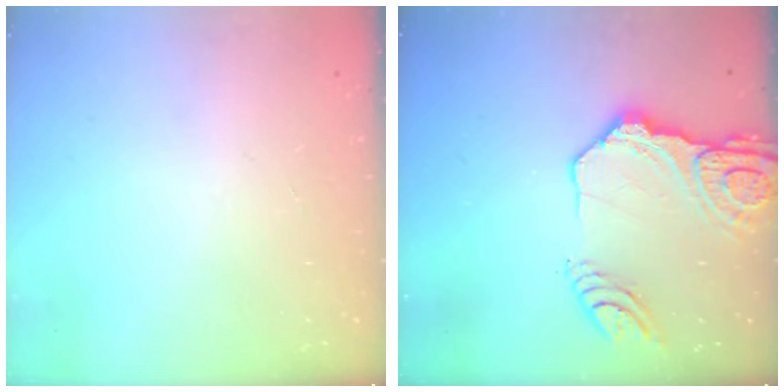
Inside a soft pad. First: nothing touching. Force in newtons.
{"total": 17.7, "press": 17.5, "slide": 2.2}